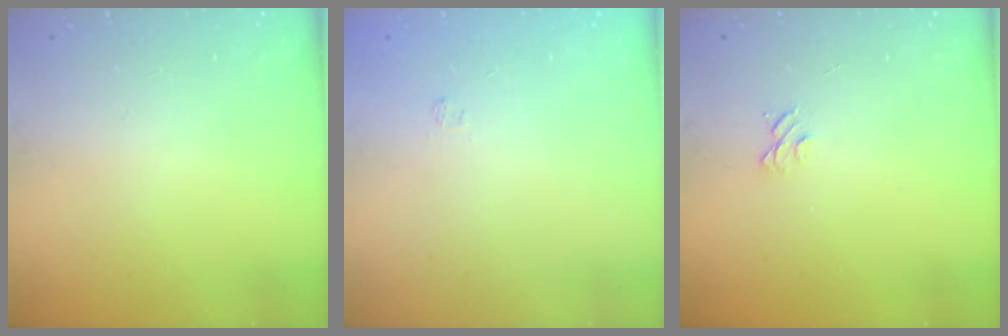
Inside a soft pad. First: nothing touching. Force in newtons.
{"total": 1.7, "press": 1.2, "slide": 1.1}
{"total": 4.0, "press": 4.0, "slide": 0.3}